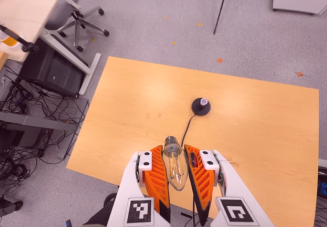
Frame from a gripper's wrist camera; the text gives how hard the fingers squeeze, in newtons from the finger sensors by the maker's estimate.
{"total": 21.7, "left": 23.8, "right": 19.5}